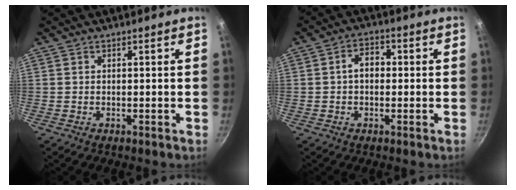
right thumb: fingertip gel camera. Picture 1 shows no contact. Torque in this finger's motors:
{"motor_torque": [0.31, 1.17, 0.57, -0.37, 0.01]}